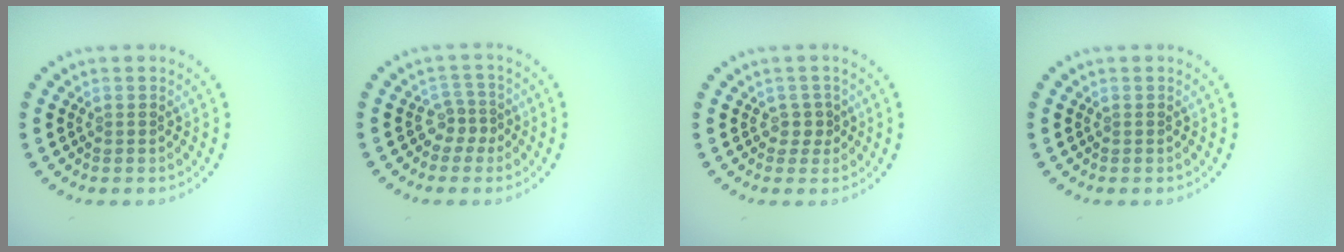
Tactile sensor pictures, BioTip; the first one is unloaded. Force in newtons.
{"total": 1.8, "press": 1.1, "slide": 1.4}
{"total": 1.3, "press": 1.0, "slide": 0.9}
{"total": 0.0}